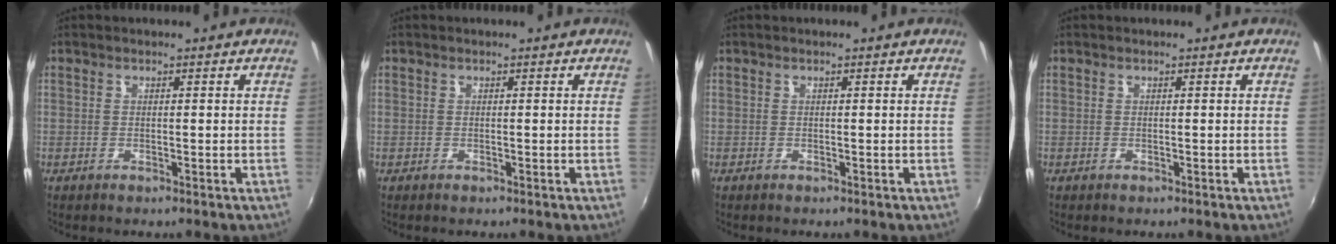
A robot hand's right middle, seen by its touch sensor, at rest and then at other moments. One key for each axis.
{"total": 0.0}
{"total": 0.0}
{"total": 0.0}